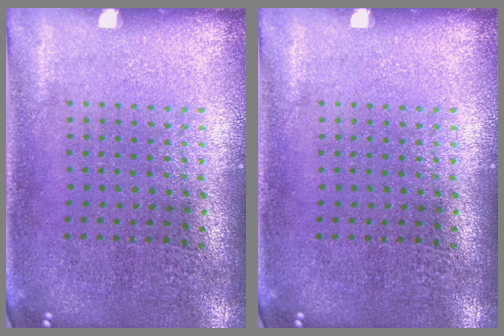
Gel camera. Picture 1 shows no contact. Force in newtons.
{"total": 0.0}